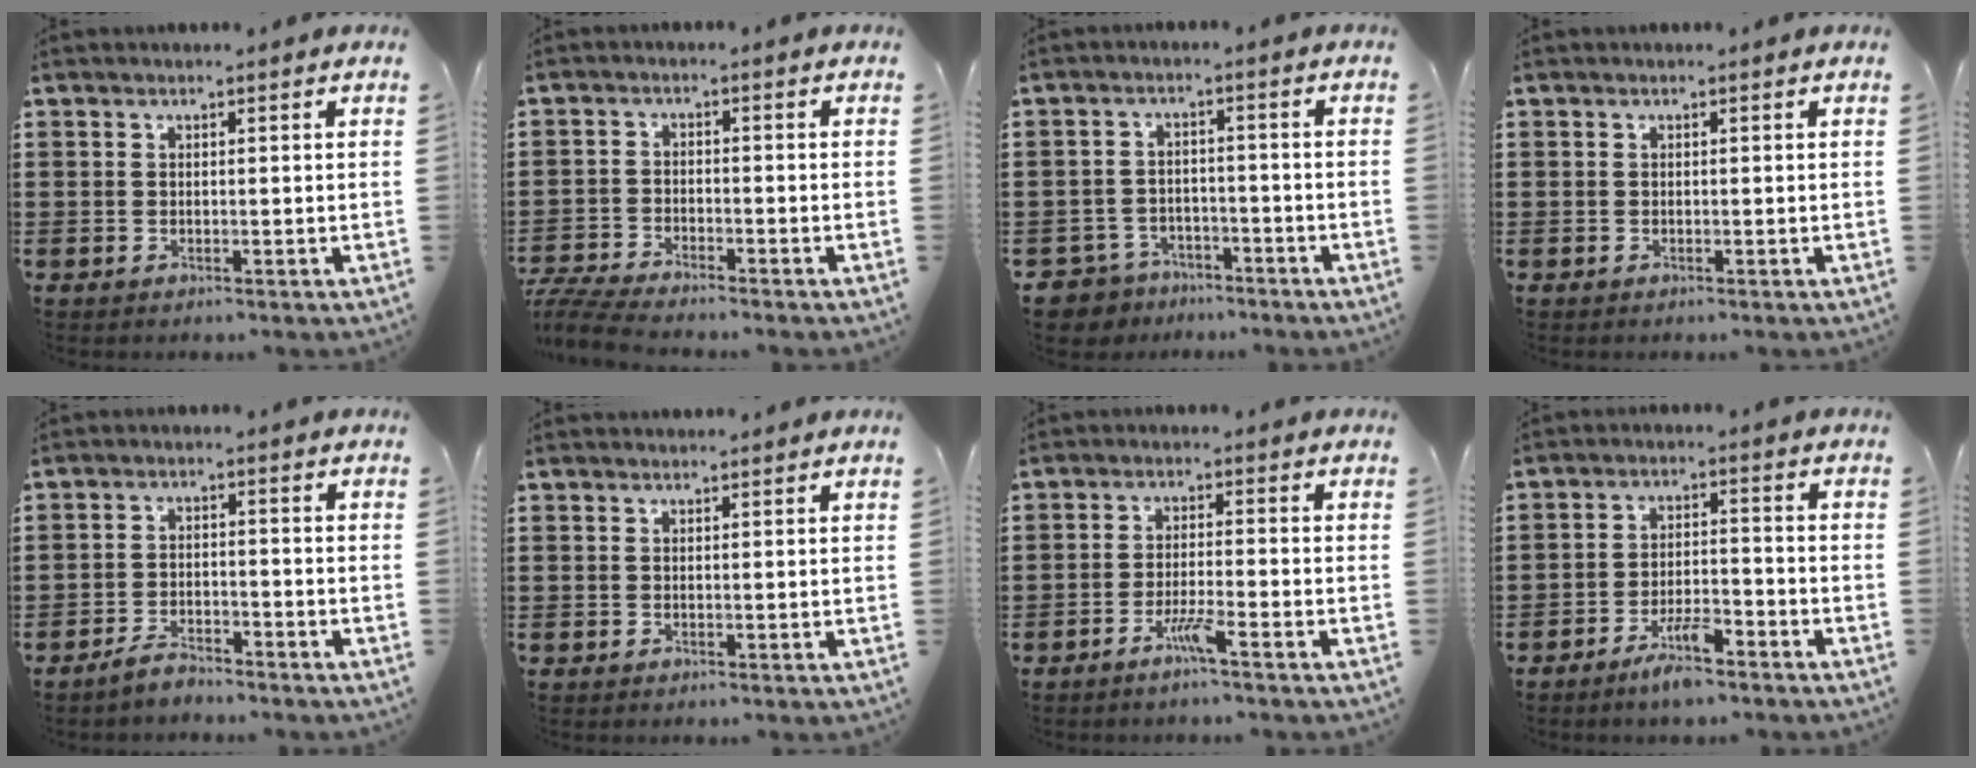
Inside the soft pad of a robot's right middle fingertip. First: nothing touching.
{"total": 4.5, "force": [-4.3, 0.2, 1.3], "torque": [-0.050, -0.012, -0.094]}
{"total": 3.9, "force": [-3.7, 1.4, 0.1], "torque": [-0.031, -0.004, -0.085]}
{"total": 0.0}
{"total": 3.0, "force": [-2.9, 0.4, 0.8], "torque": [-0.024, 0.004, -0.060]}
{"total": 0.9, "force": [0.9, -0.1, -0.1], "torque": [0.000, -0.002, 0.017]}
{"total": 3.6, "force": [-2.5, -0.2, 2.6], "torque": [-0.050, -0.002, -0.047]}
{"total": 5.4, "force": [-4.3, 1.1, 3.0], "torque": [-0.063, 0.001, -0.082]}